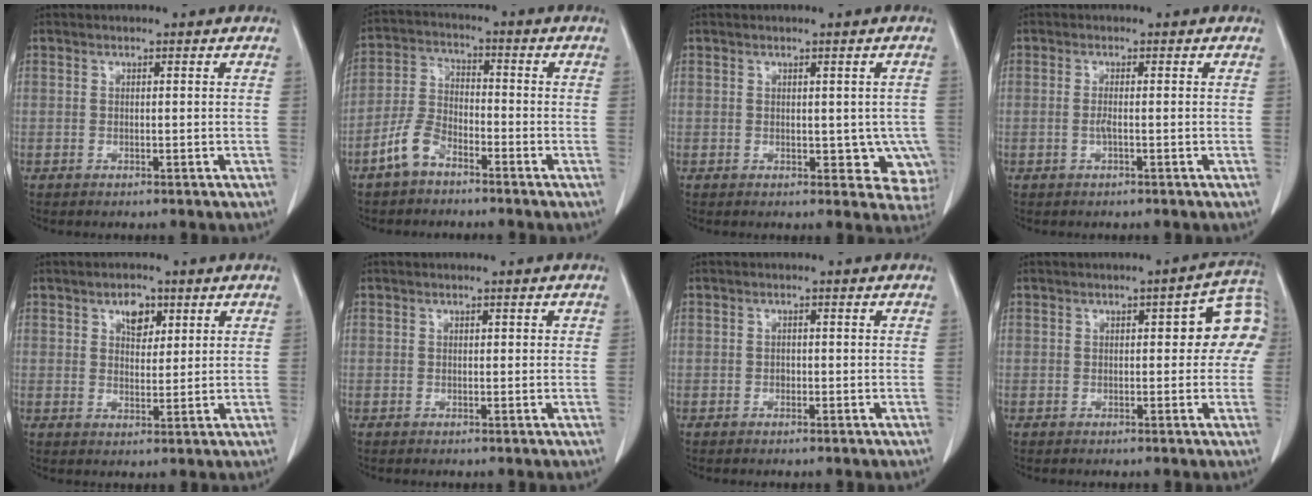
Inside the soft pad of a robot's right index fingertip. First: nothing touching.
{"total": 6.4, "force": [-4.3, 3.2, 3.5], "torque": [-0.089, 0.008, -0.090]}
{"total": 5.7, "force": [-0.5, 3.4, 4.5], "torque": [-0.020, 0.003, 0.000]}
{"total": 1.3, "force": [-0.3, 0.1, 1.3], "torque": [-0.026, -0.001, -0.006]}
{"total": 4.0, "force": [2.1, 2.3, 2.4], "torque": [-0.038, 0.002, 0.037]}
{"total": 0.8, "force": [0.3, 0.6, 0.5], "torque": [-0.002, 0.005, 0.003]}
{"total": 0.6, "force": [-0.2, 0.5, 0.3], "torque": [-0.003, 0.003, -0.004]}
{"total": 7.7, "force": [1.3, 2.9, 7.0], "torque": [-0.070, 0.035, 0.008]}